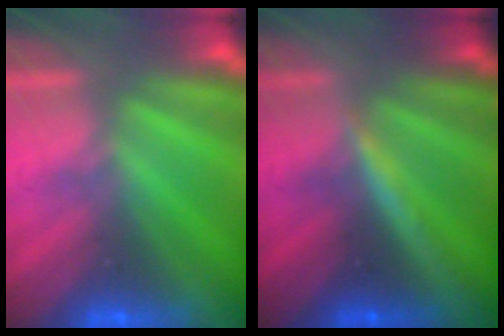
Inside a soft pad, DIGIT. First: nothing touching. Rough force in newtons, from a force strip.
{"total": 3.1}